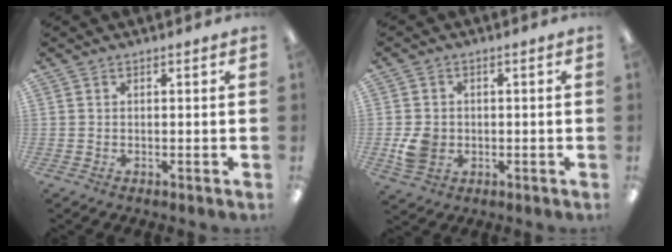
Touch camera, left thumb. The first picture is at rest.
{"total": 5.5, "force": [-1.0, 4.7, 2.7], "torque": [-0.035, 0.004, -0.016]}